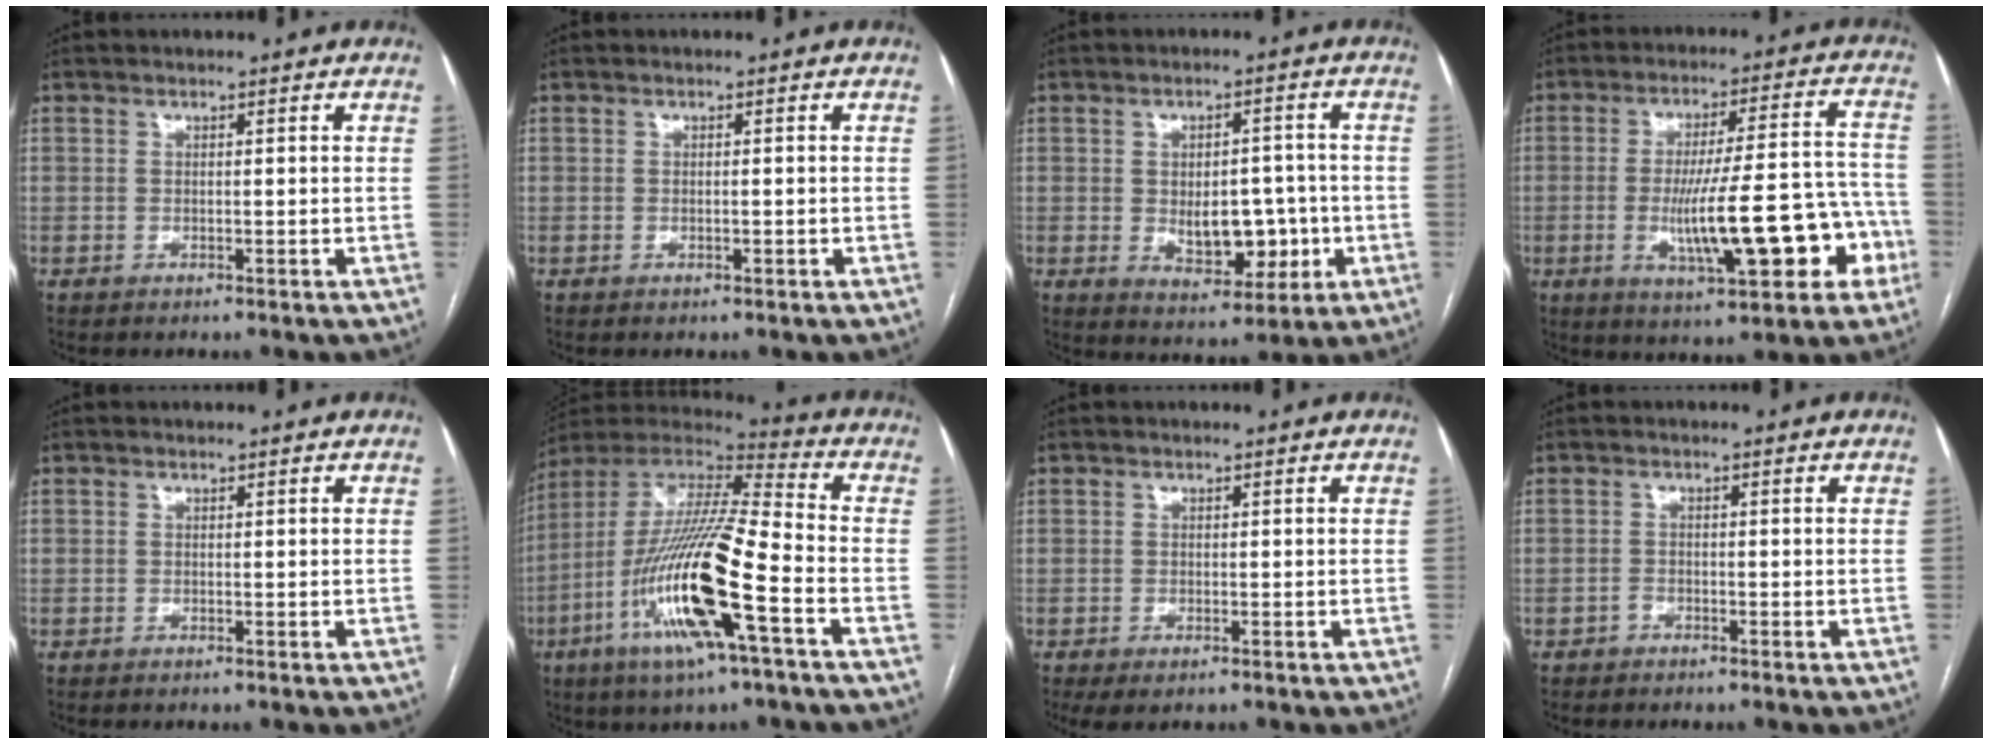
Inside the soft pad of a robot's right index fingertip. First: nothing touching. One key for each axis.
{"total": 0.5, "fx": -0.2, "fy": 0.1, "fz": 0.5, "tx": -0.011, "ty": -0.001, "tz": -0.001}
{"total": 8.8, "fx": -1.3, "fy": 5.0, "fz": 7.1, "tx": -0.100, "ty": 0.006, "tz": -0.008}
{"total": 16.7, "fx": -5.0, "fy": 3.6, "fz": 15.5, "tx": -0.229, "ty": 0.024, "tz": -0.064}
{"total": 0.0}
{"total": 20.8, "fx": -7.4, "fy": 1.9, "fz": 19.3, "tx": -0.405, "ty": -0.025, "tz": -0.143}
{"total": 2.0, "fx": -1.0, "fy": 1.0, "fz": 1.3, "tx": -0.025, "ty": -0.003, "tz": -0.007}
{"total": 0.8, "fx": -0.7, "fy": 0.4, "fz": 0.1, "tx": 0.000, "ty": 0.003, "tz": -0.014}